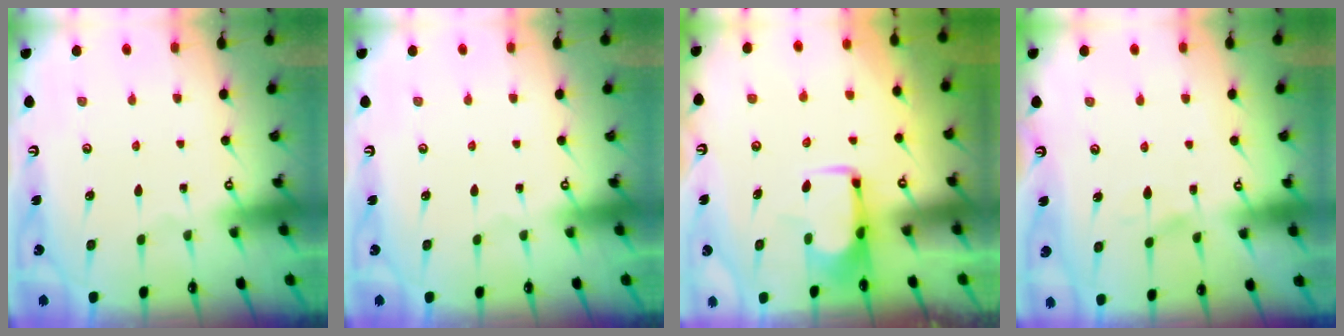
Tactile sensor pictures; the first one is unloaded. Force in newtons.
{"total": 0.0}
{"total": 2.1, "press": 2.1, "slide": 0.4}
{"total": 4.4, "press": 4.4, "slide": 0.4}